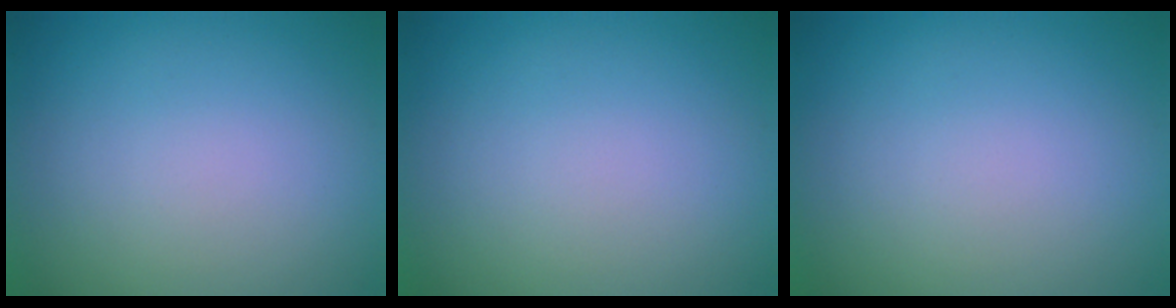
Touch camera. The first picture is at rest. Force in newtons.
{"total": 0.0}
{"total": 0.0}